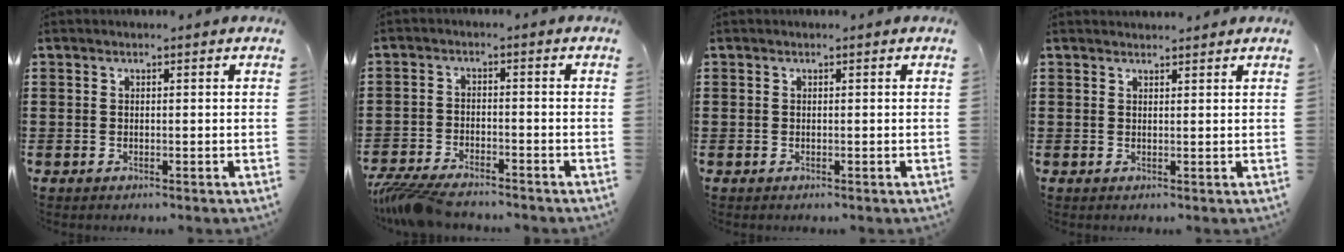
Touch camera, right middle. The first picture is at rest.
{"total": 4.9, "force": [-4.5, 0.7, 1.7], "torque": [-0.054, -0.011, -0.093]}
{"total": 0.0}
{"total": 1.2, "force": [1.2, 0.1, 0.1], "torque": [0.004, -0.003, 0.021]}